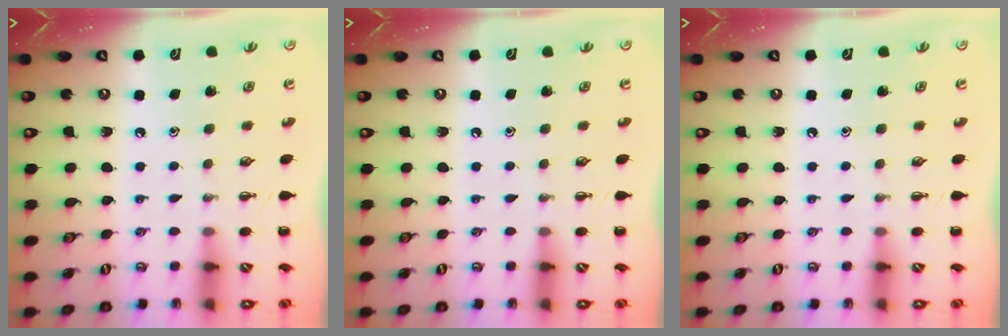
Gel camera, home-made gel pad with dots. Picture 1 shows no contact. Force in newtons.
{"total": 0.0}
{"total": 0.0}